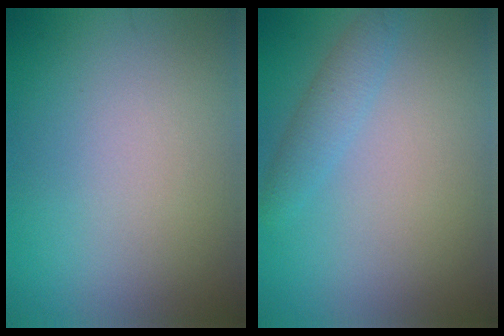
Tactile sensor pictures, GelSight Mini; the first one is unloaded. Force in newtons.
{"total": 1.9, "press": 1.9, "slide": 0.1}